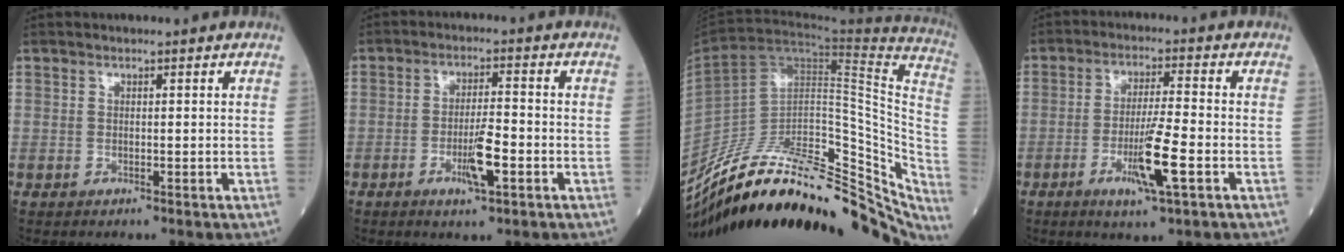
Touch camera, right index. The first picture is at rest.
{"total": 5.8, "force": [-2.3, 0.8, 5.3], "torque": [-0.096, -0.004, -0.039]}
{"total": 30.9, "force": [-22.6, 12.4, 16.9], "torque": [-0.226, 0.025, -0.325]}
{"total": 8.3, "force": [-3.1, 0.1, 7.7], "torque": [-0.143, -0.014, -0.055]}